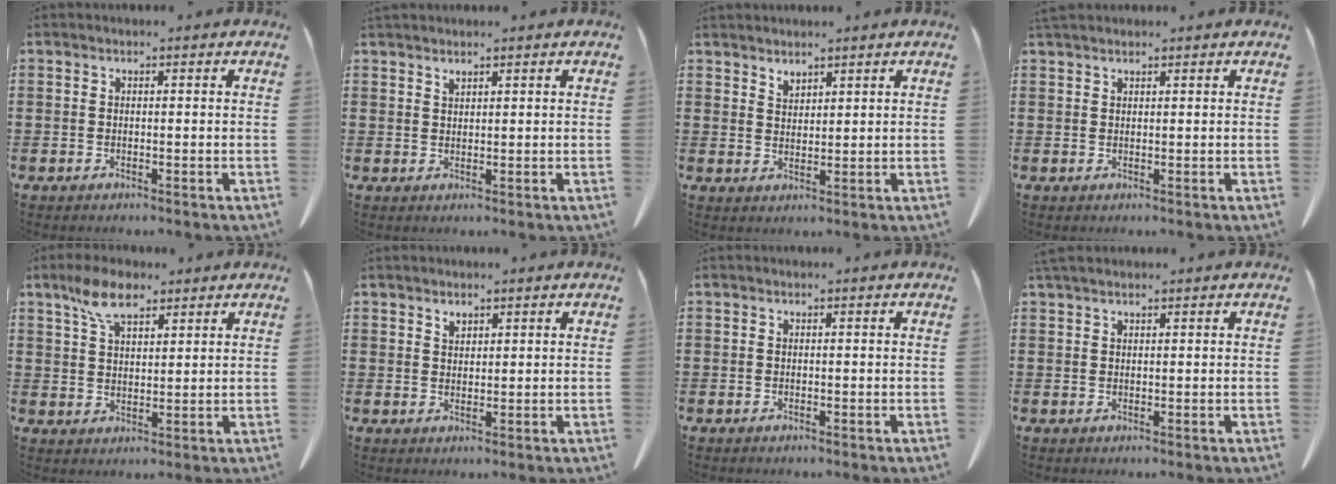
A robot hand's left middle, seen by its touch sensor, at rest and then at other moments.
{"total": 1.2, "force": [1.2, 0.1, 0.3], "torque": [-0.009, -0.004, 0.024]}
{"total": 2.1, "force": [2.1, 0.5, 0.2], "torque": [-0.008, -0.002, 0.042]}
{"total": 1.2, "force": [1.2, 0.2, 0.4], "torque": [-0.010, -0.001, 0.024]}
{"total": 6.8, "force": [4.6, 2.9, 4.1], "torque": [-0.094, 0.003, 0.086]}
{"total": 1.5, "force": [1.3, 0.6, 0.4], "torque": [-0.012, -0.002, 0.027]}
{"total": 0.0}
{"total": 1.4, "force": [1.2, 0.3, 0.8], "torque": [-0.018, -0.001, 0.023]}